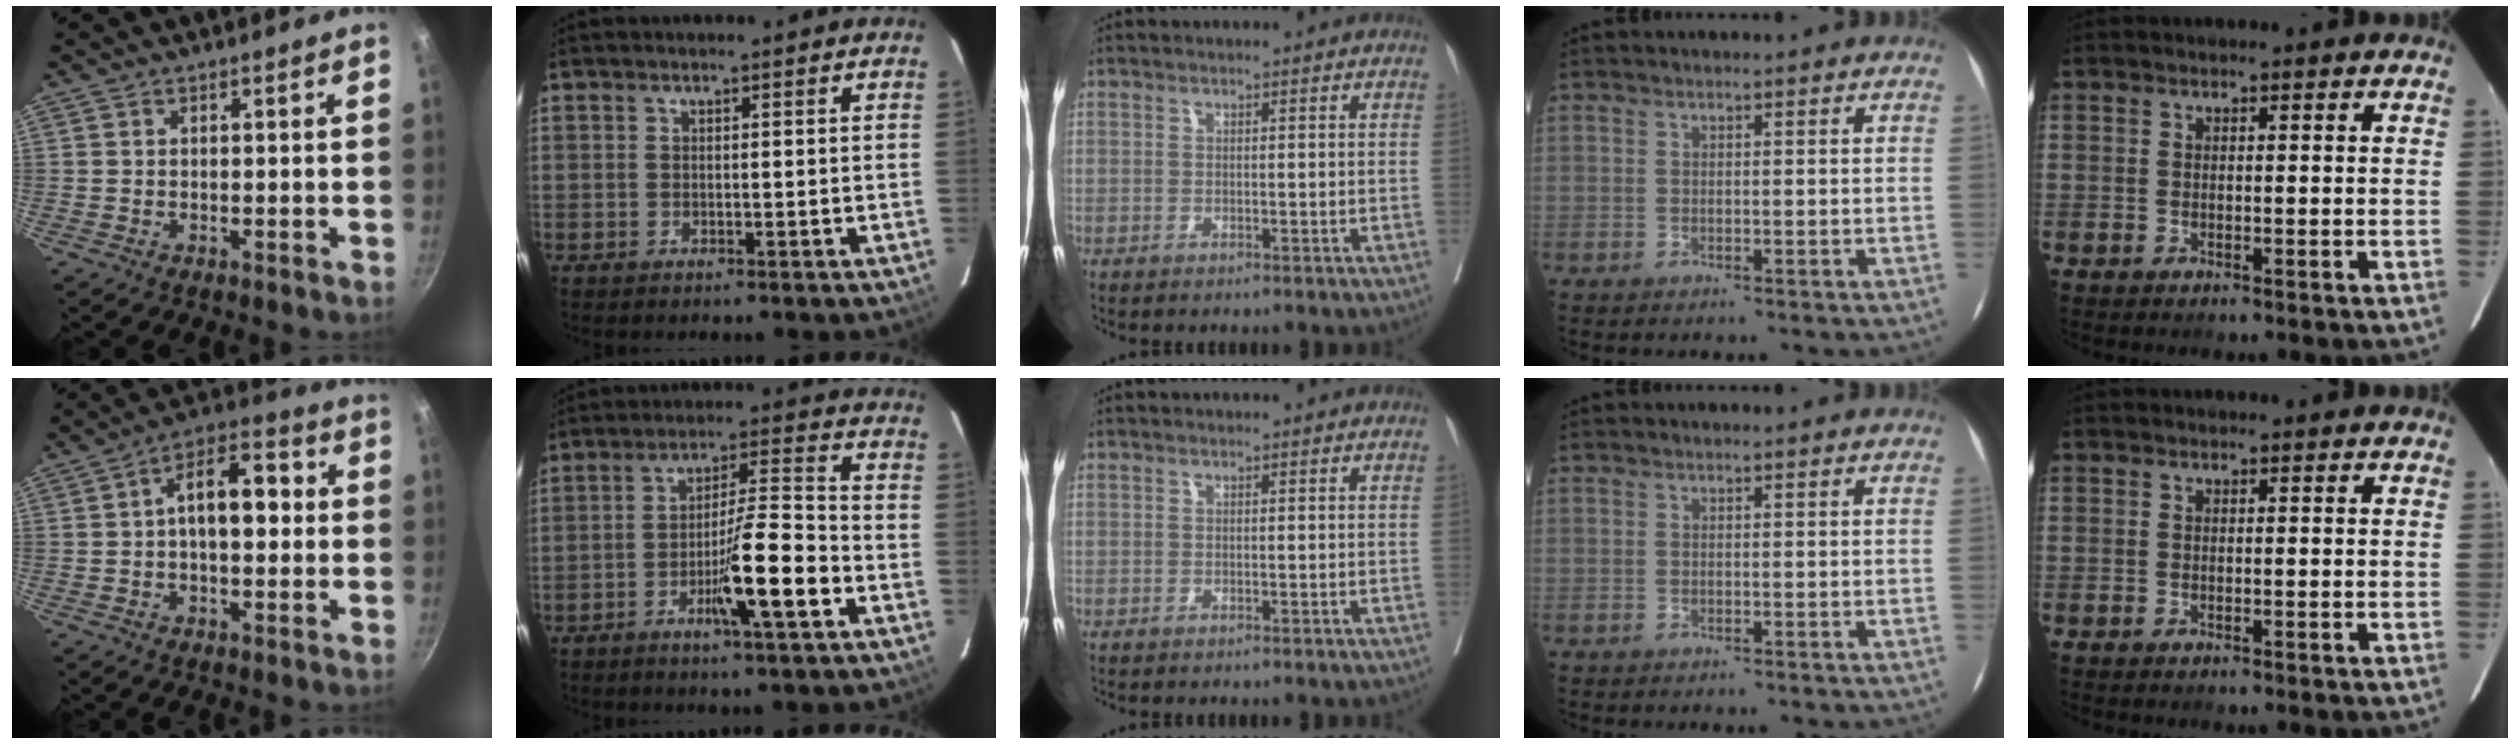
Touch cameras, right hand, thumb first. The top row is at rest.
{"thumb": {"total": 11.0, "force": [0.7, 5.9, 9.3], "torque": [-0.131, 0.034, 0.001]}, "index": {"total": 10.9, "force": [-4.5, 0.3, 9.9], "torque": [-0.164, 0.000, -0.073]}}